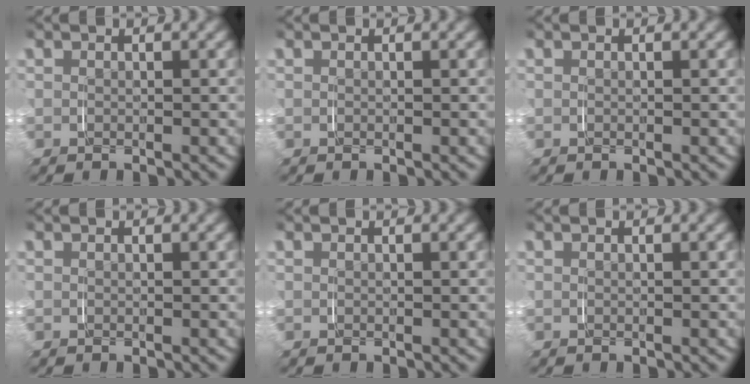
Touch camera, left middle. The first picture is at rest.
{"total": 0.0}
{"total": 0.0}
{"total": 0.0}
{"total": 0.0}
{"total": 0.0}